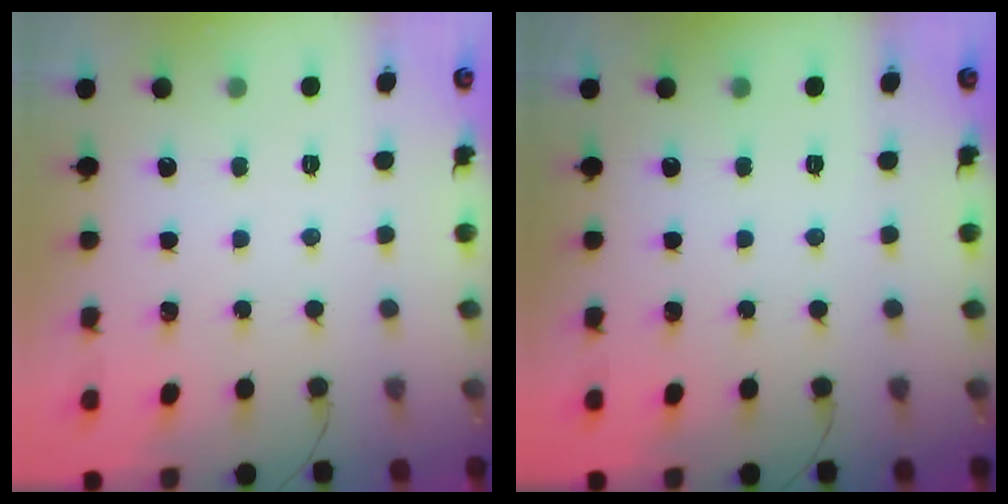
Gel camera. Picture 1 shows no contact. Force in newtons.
{"total": 0.0}